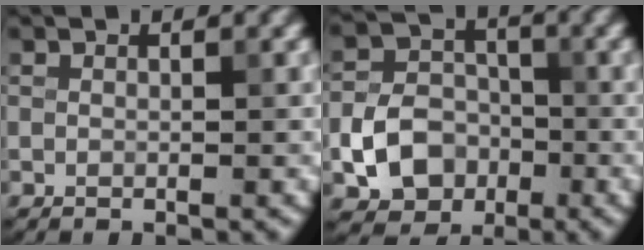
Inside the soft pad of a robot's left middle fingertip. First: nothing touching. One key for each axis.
{"total": 5.6, "fx": -1.9, "fy": 4.5, "fz": 2.7, "tx": -0.045, "ty": -0.002, "tz": -0.035}